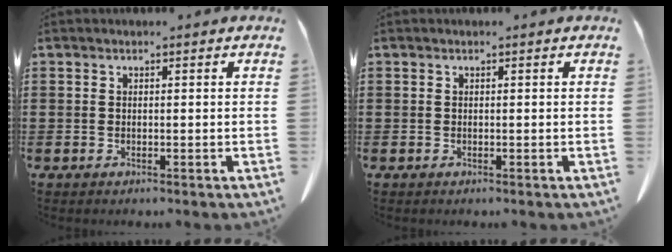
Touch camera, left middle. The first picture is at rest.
{"total": 0.0}